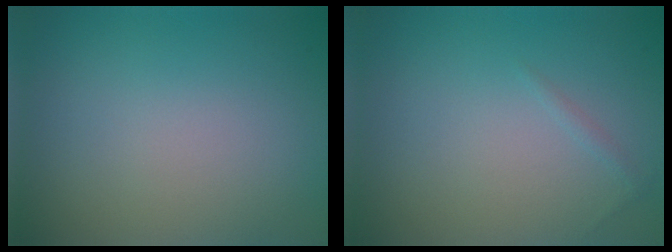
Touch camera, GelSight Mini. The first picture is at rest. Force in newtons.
{"total": 0.5, "press": 0.5, "slide": 0.0}